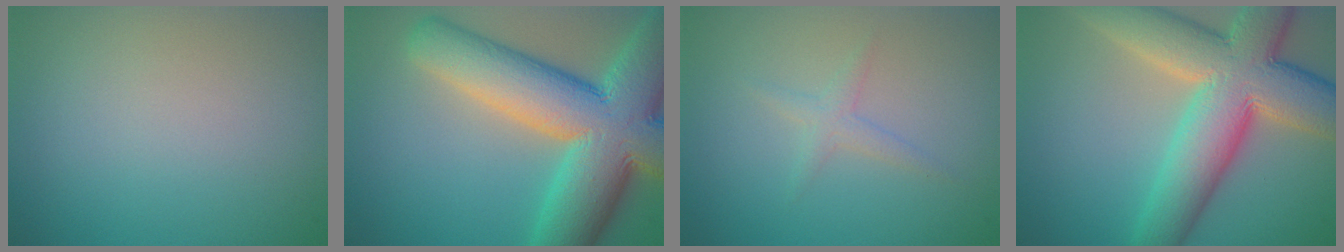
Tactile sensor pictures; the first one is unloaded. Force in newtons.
{"total": 14.0, "press": 13.9, "slide": 0.8}
{"total": 1.3, "press": 1.3, "slide": 0.1}
{"total": 11.8, "press": 11.7, "slide": 0.9}